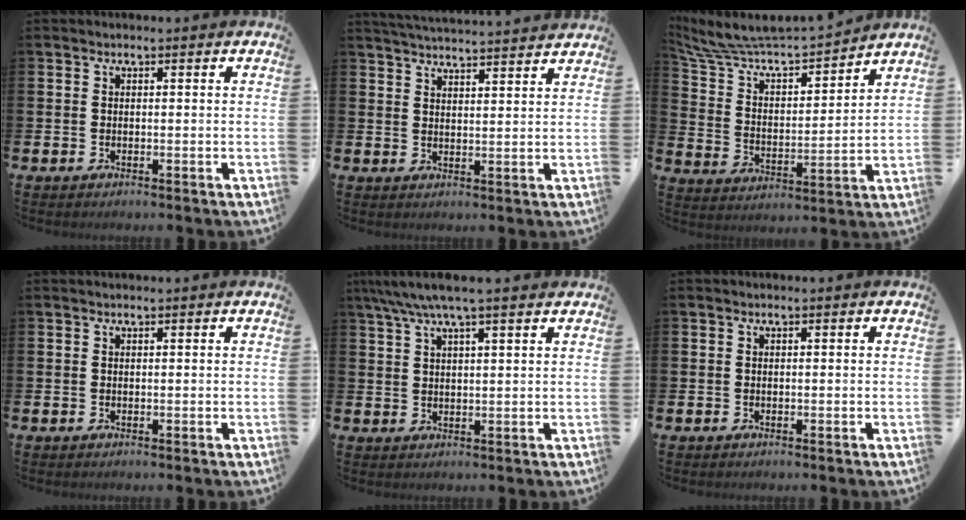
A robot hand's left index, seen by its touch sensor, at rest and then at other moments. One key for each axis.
{"total": 4.2, "fx": 4.2, "fy": -0.4, "fz": 0.3, "tx": -0.019, "ty": -0.026, "tz": 0.076}
{"total": 8.7, "fx": 8.4, "fy": 1.5, "fz": 1.5, "tx": -0.072, "ty": -0.067, "tz": 0.145}
{"total": 0.0}
{"total": 5.1, "fx": 4.2, "fy": 0.4, "fz": 2.9, "tx": -0.072, "ty": -0.004, "tz": 0.077}
{"total": 0.0}